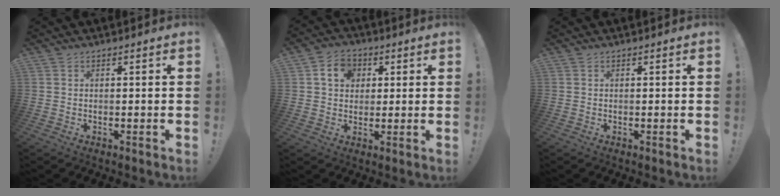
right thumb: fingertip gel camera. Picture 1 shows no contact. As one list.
[{"total": 8.5, "force": [2.5, 7.1, 3.9], "torque": [-0.052, 0.002, 0.048]}, {"total": 0.0}]